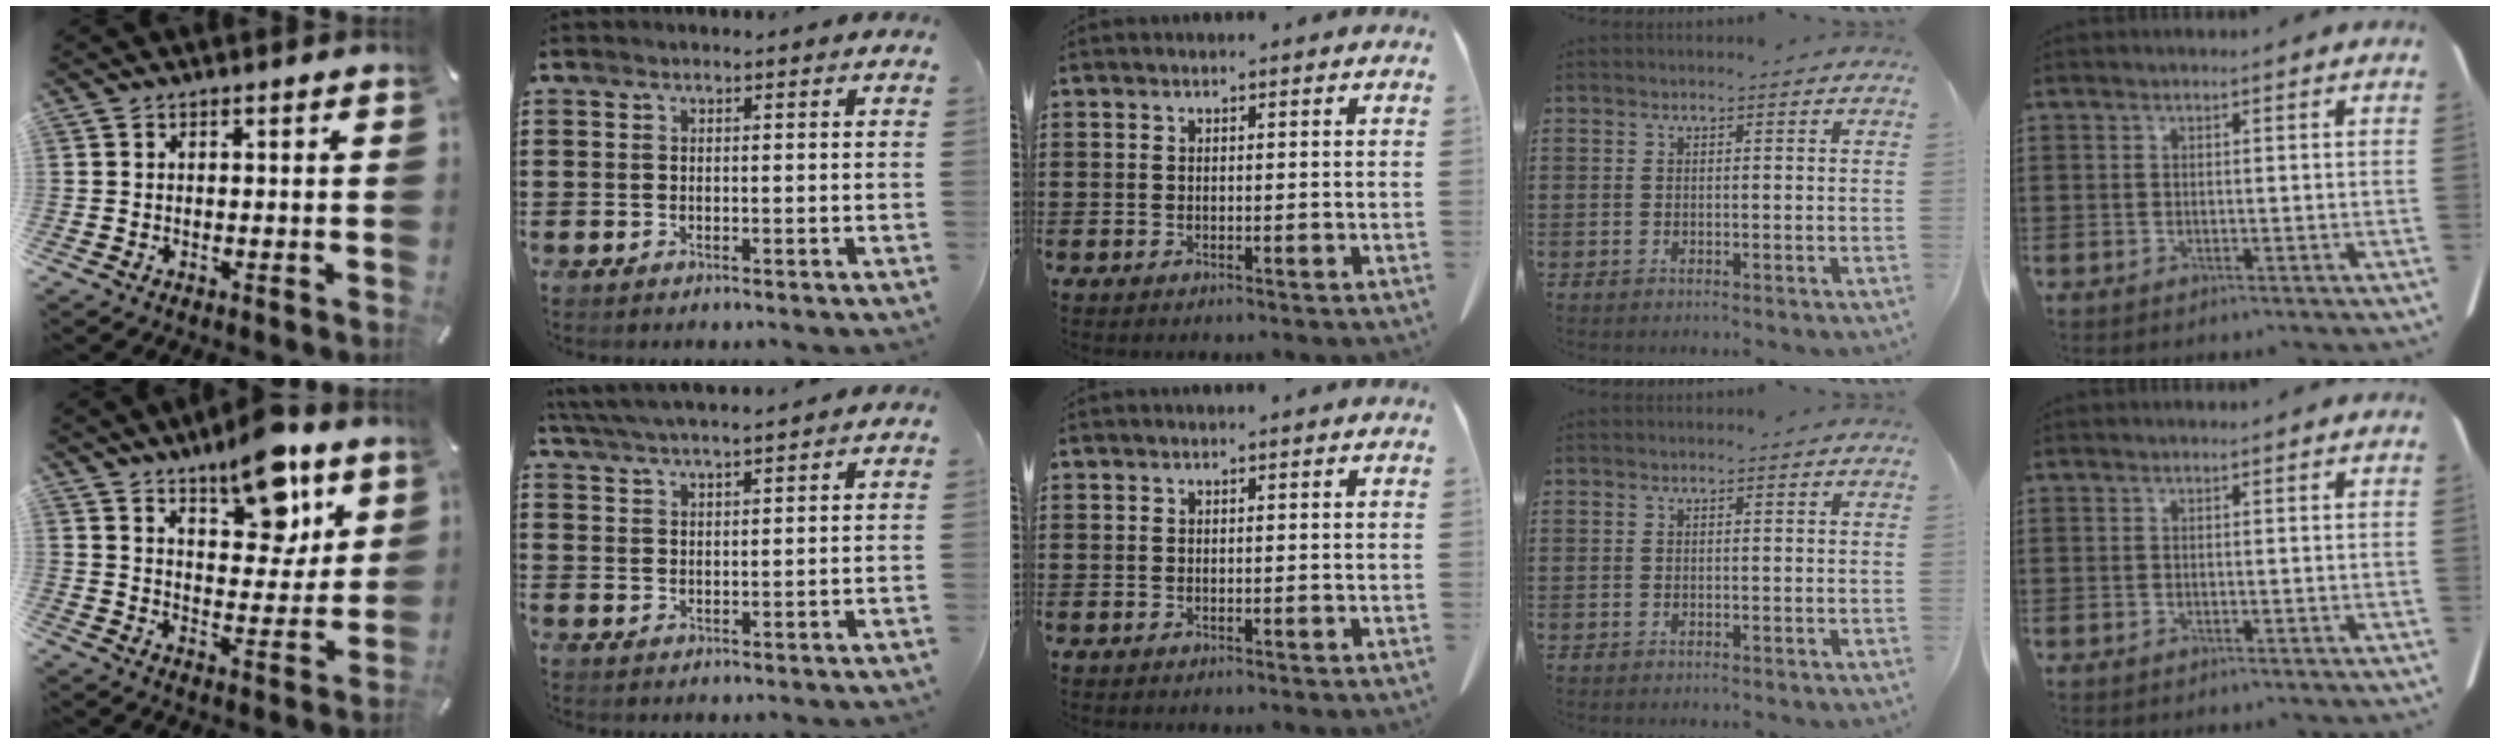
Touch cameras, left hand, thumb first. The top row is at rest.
{"thumb": {"total": 13.7, "force": [9.9, 6.0, 7.3], "torque": [-0.093, -0.063, 0.172]}, "index": {"total": 3.7, "force": [3.4, -0.4, 1.4], "torque": [-0.037, -0.009, 0.063]}}